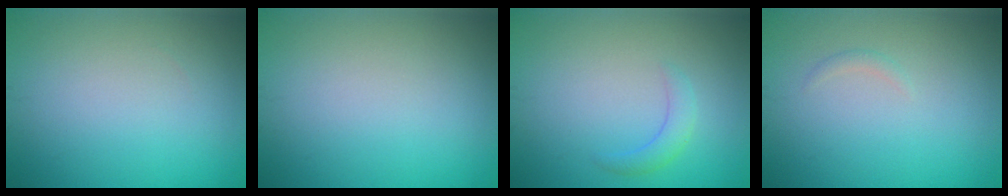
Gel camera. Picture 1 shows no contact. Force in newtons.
{"total": 0.0}
{"total": 1.6, "press": 1.6, "slide": 0.2}
{"total": 0.6, "press": 0.6, "slide": 0.1}